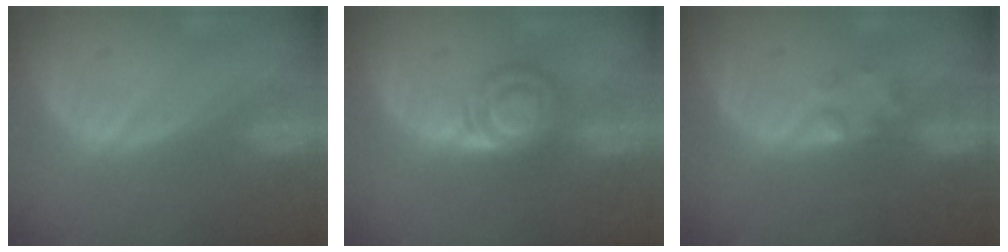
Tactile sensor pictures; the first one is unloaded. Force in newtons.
{"total": 6.1, "press": 5.5, "slide": 2.5}
{"total": 1.7, "press": 1.7, "slide": 0.2}